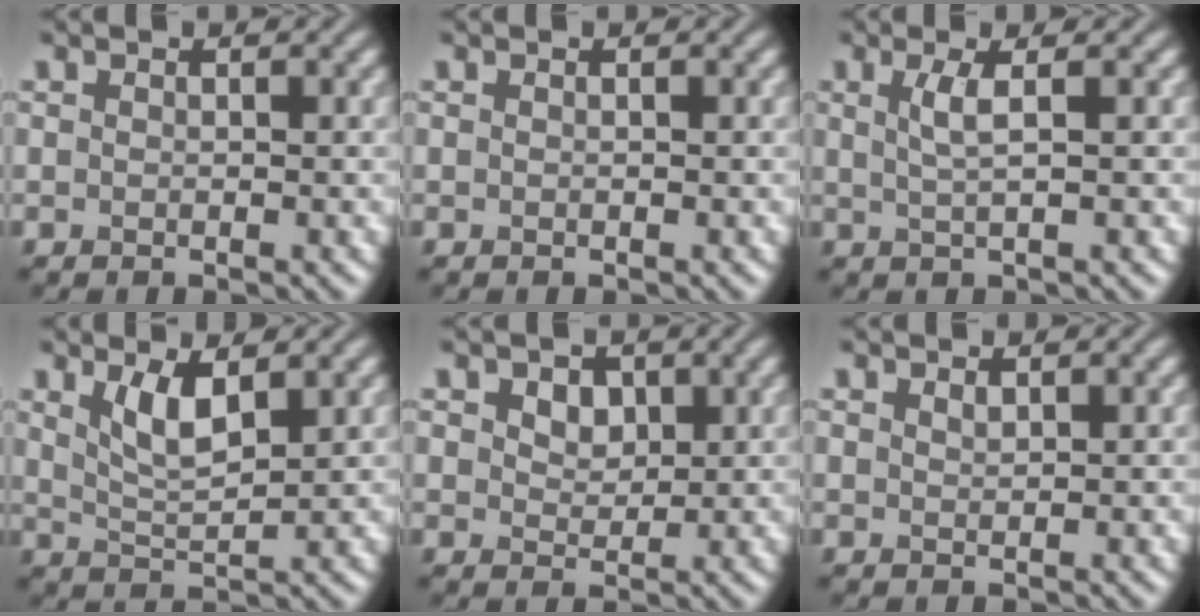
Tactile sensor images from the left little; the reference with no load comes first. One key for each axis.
{"total": 0.0}
{"total": 2.2, "fx": 0.6, "fy": 0.6, "fz": 2.0, "tx": -0.039, "ty": -0.002, "tz": 0.009}
{"total": 3.5, "fx": 1.8, "fy": 1.1, "fz": 2.8, "tx": -0.059, "ty": -0.007, "tz": 0.038}
{"total": 2.4, "fx": 1.2, "fy": 1.7, "fz": 1.3, "tx": -0.028, "ty": 0.000, "tz": 0.013}
{"total": 0.7, "fx": 0.6, "fy": 0.2, "fz": 0.3, "tx": -0.007, "ty": -0.002, "tz": 0.014}